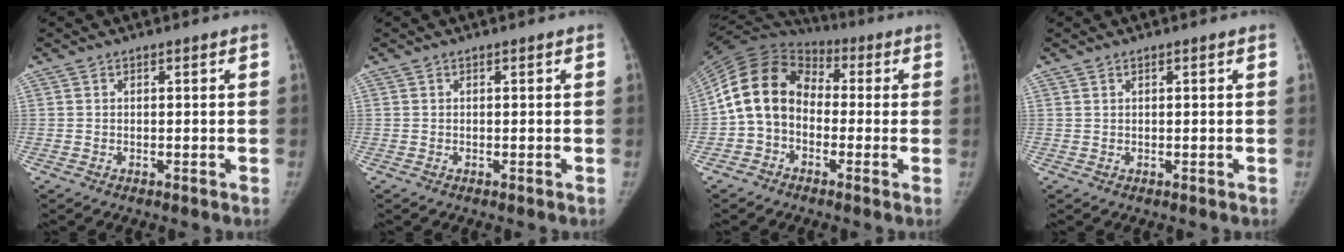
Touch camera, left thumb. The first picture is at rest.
{"total": 0.0}
{"total": 14.2, "force": [-1.5, 11.0, 9.0], "torque": [-0.159, 0.041, -0.044]}
{"total": 0.0}